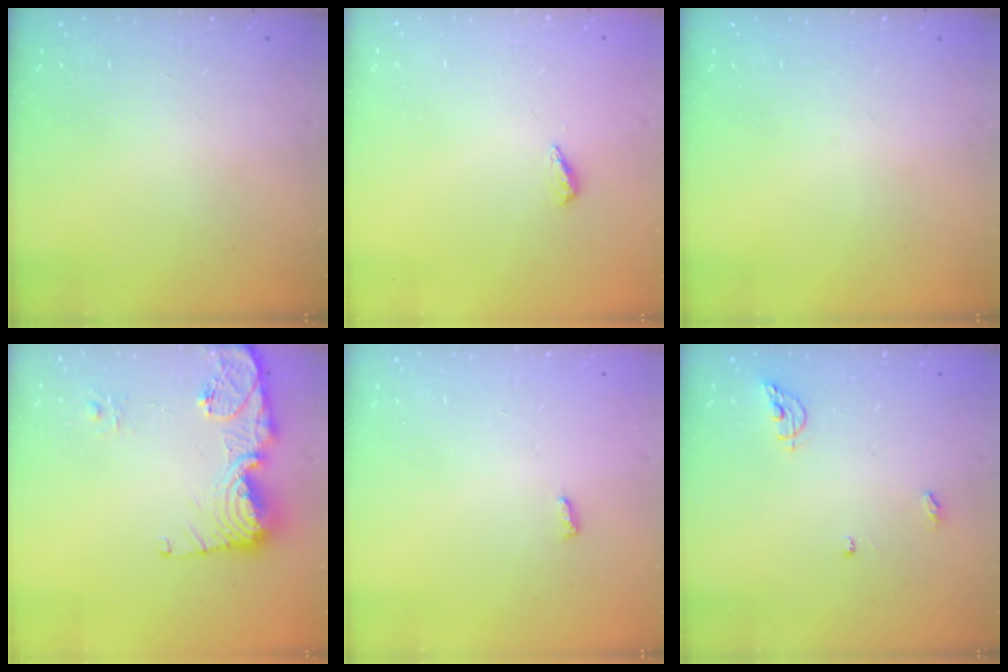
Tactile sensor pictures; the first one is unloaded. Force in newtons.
{"total": 4.8, "press": 4.8, "slide": 0.4}
{"total": 0.0}
{"total": 14.0, "press": 13.9, "slide": 1.5}
{"total": 2.8, "press": 2.8, "slide": 0.4}
{"total": 6.5, "press": 6.5, "slide": 0.5}